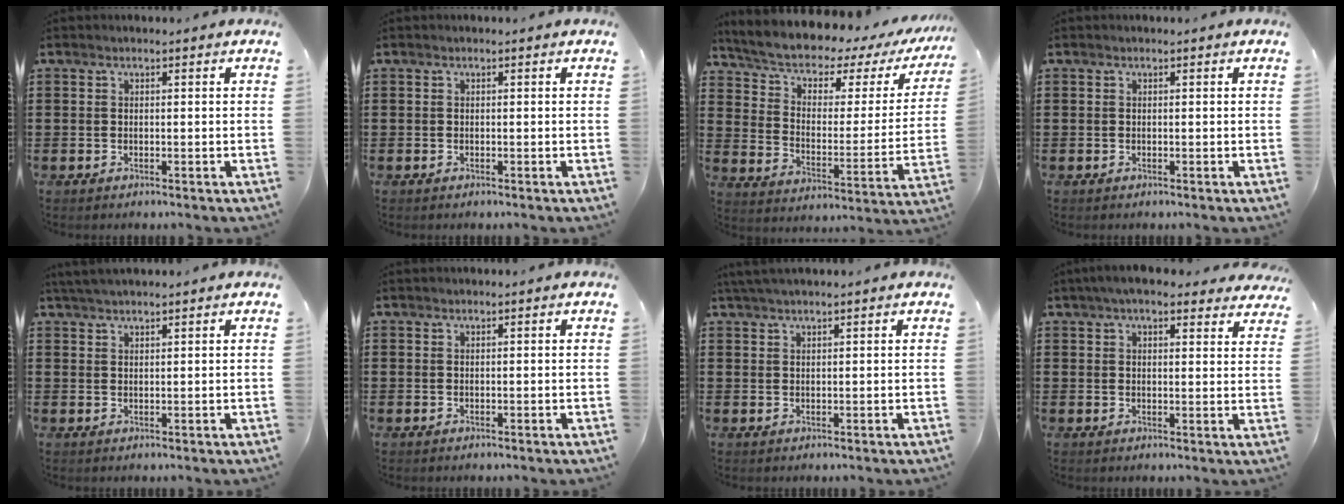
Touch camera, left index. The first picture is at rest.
{"total": 0.0}
{"total": 4.7, "force": [3.3, 2.2, 2.6], "torque": [-0.071, -0.029, 0.052]}
{"total": 0.0}
{"total": 2.0, "force": [1.9, -0.1, 0.7], "torque": [-0.017, 0.001, 0.037]}
{"total": 0.0}
{"total": 1.6, "force": [1.4, -0.2, 0.7], "torque": [-0.016, 0.001, 0.028]}
{"total": 5.1, "force": [4.4, 0.9, 2.6], "torque": [-0.062, -0.005, 0.081]}